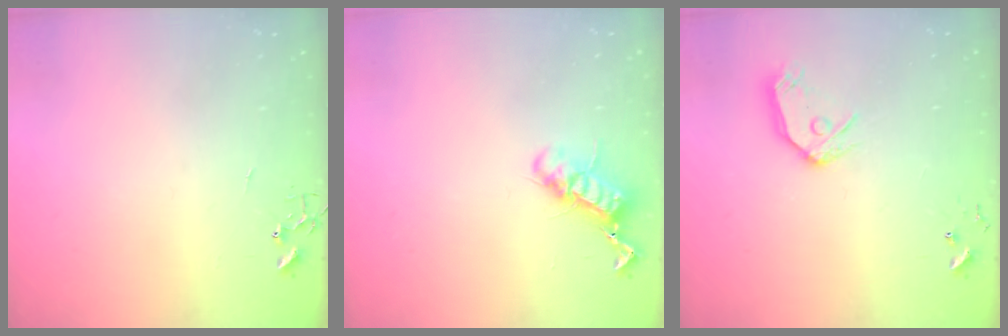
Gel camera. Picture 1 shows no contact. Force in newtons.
{"total": 11.9, "press": 11.9, "slide": 0.8}
{"total": 11.3, "press": 11.2, "slide": 1.4}